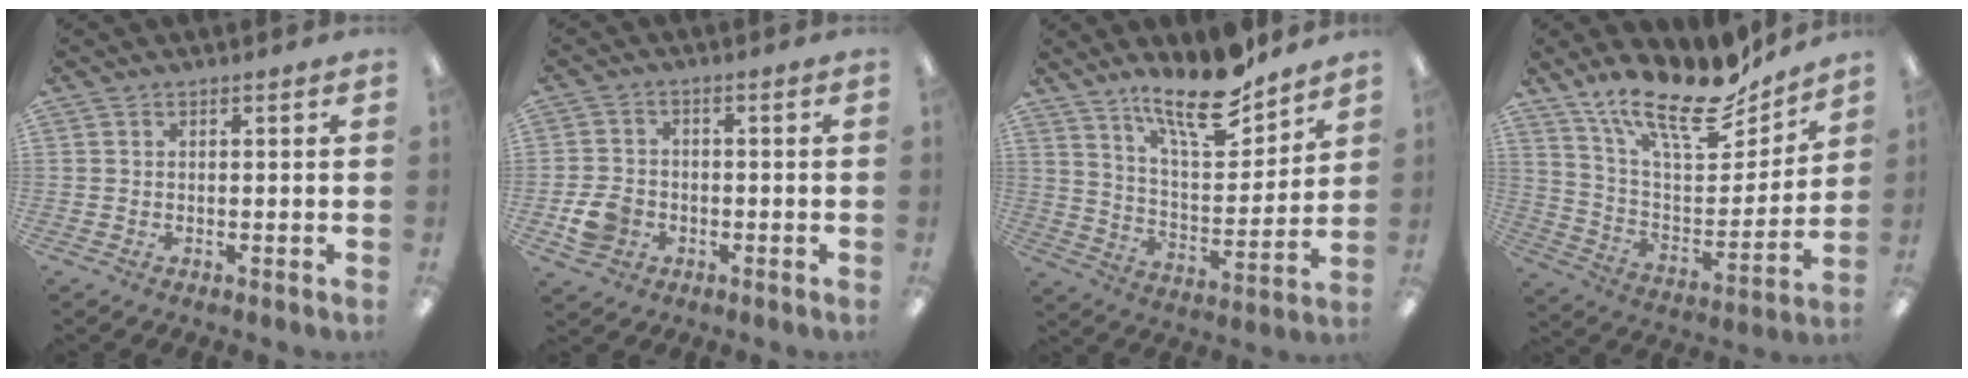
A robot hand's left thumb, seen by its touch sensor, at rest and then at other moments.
{"total": 6.2, "force": [-2.3, 4.9, 3.1], "torque": [-0.058, 0.007, -0.040]}
{"total": 16.1, "force": [12.8, 4.2, 8.8], "torque": [-0.151, -0.079, 0.216]}
{"total": 20.1, "force": [15.7, 6.8, 10.6], "torque": [-0.176, -0.110, 0.271]}